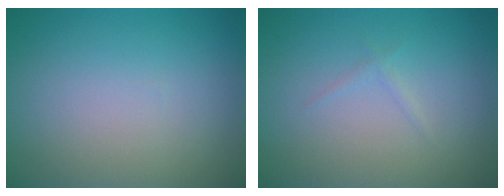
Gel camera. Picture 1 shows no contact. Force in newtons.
{"total": 0.6, "press": 0.6, "slide": 0.0}